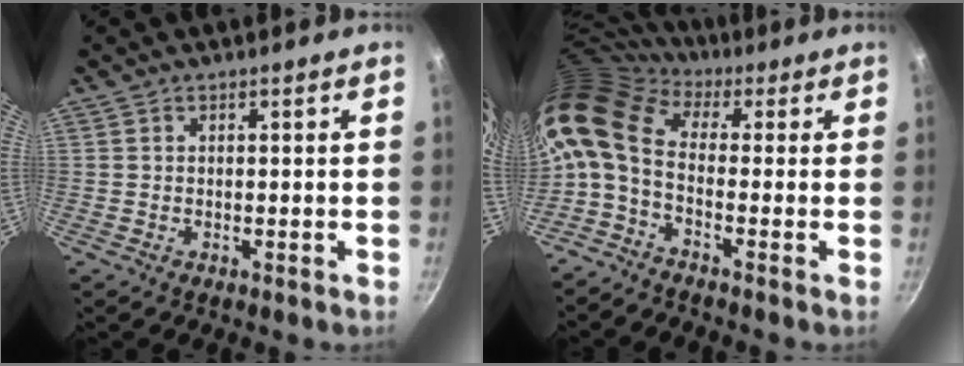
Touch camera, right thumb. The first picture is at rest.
{"total": 12.2, "force": [0.1, 6.9, 10.1], "torque": [-0.210, 0.023, -0.021]}